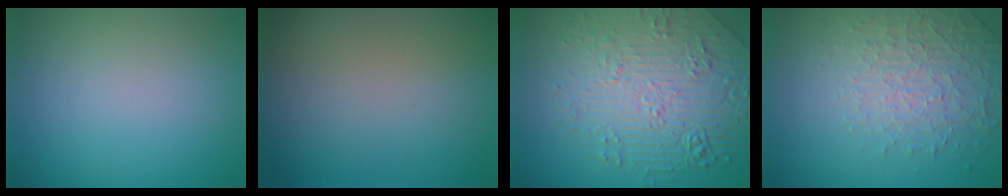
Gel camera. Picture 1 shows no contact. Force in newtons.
{"total": 0.0}
{"total": 7.9, "press": 6.1, "slide": 5.1}
{"total": 4.6, "press": 3.1, "slide": 3.3}